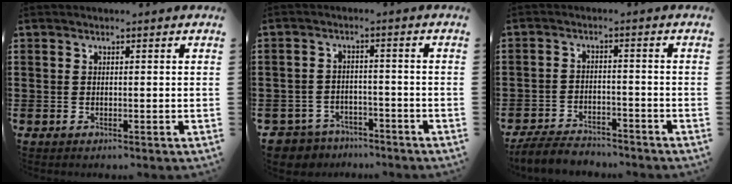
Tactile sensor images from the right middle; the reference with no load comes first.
{"total": 3.9, "force": [-3.8, 0.9, 0.0], "torque": [-0.023, -0.006, -0.084]}
{"total": 4.3, "force": [-4.1, 1.0, 0.7], "torque": [-0.020, 0.005, -0.087]}